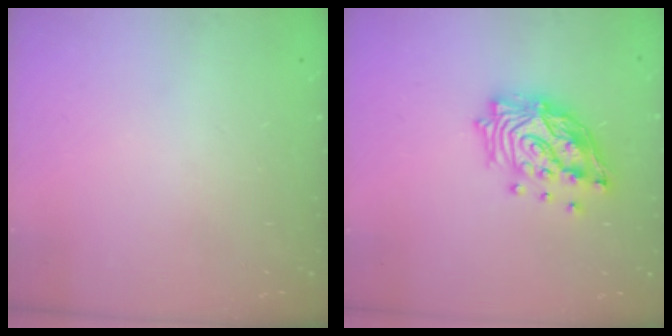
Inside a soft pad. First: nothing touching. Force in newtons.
{"total": 16.8, "press": 16.7, "slide": 1.9}